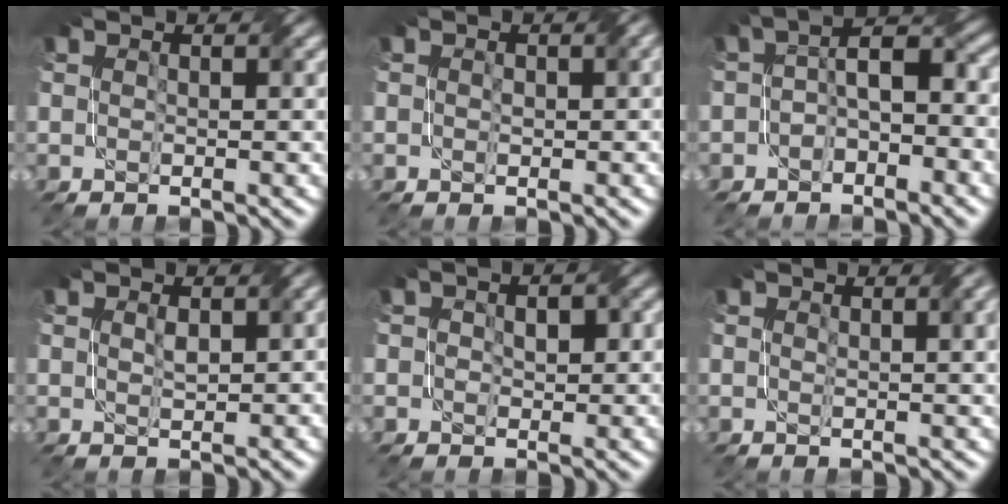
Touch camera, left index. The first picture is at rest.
{"total": 1.3, "force": [-0.2, 0.8, 1.1], "torque": [-0.015, 0.000, -0.002]}
{"total": 4.1, "force": [-1.7, 2.2, 3.1], "torque": [-0.048, 0.015, -0.041]}
{"total": 0.9, "force": [0.4, 0.1, 0.8], "torque": [-0.019, 0.002, 0.009]}
{"total": 2.4, "force": [0.3, 1.8, 1.6], "torque": [-0.021, 0.001, 0.006]}
{"total": 2.6, "force": [1.0, 0.6, 2.4], "torque": [-0.025, 0.006, 0.013]}